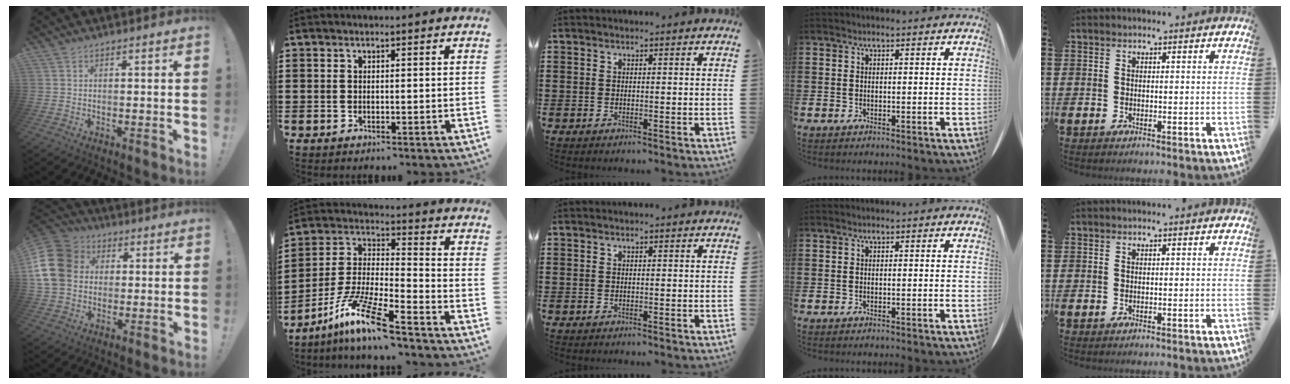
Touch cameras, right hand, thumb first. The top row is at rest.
{"thumb": {"total": 15.9, "force": [2.1, 13.0, 8.9], "torque": [-0.159, 0.012, 0.043]}, "index": {"total": 11.3, "force": [-8.5, 0.5, 7.4], "torque": [-0.164, -0.005, -0.172]}}